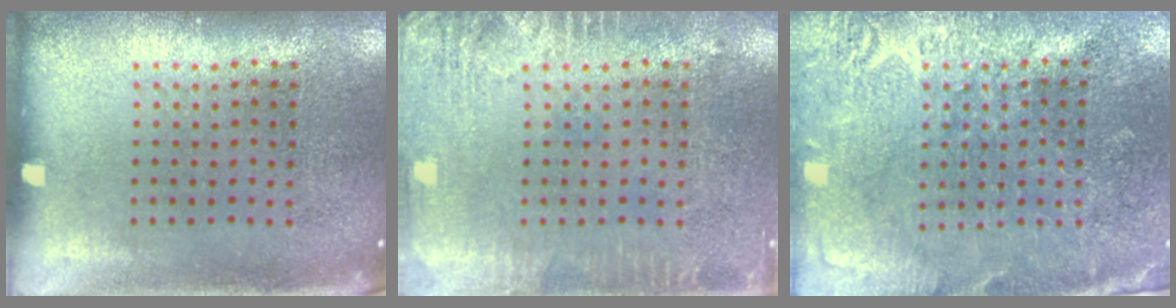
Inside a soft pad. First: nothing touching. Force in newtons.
{"total": 2.7, "press": 2.7, "slide": 0.4}
{"total": 2.8, "press": 2.8, "slide": 0.1}